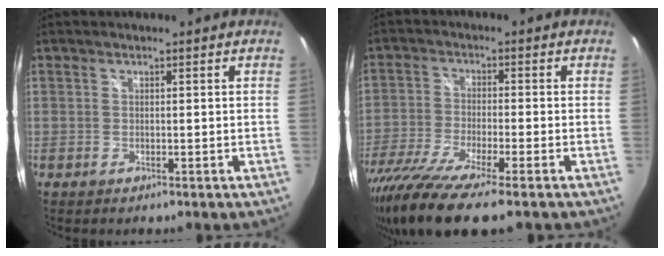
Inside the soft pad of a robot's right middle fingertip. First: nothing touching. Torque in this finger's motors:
{"motor_torque": [1.21, -0.93, 0.66, 0.21]}